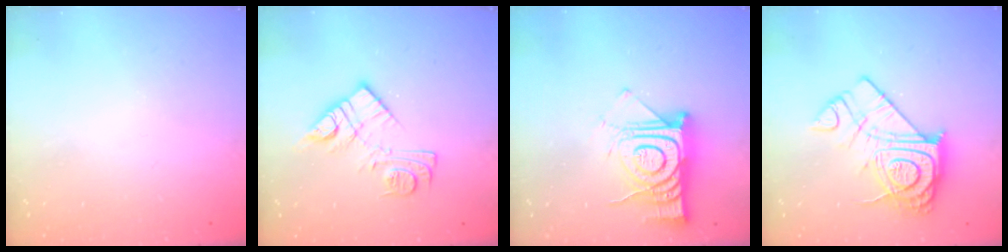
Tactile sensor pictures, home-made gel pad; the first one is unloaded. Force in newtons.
{"total": 11.8, "press": 11.8, "slide": 0.7}
{"total": 14.7, "press": 14.6, "slide": 1.2}
{"total": 19.5, "press": 19.4, "slide": 1.6}